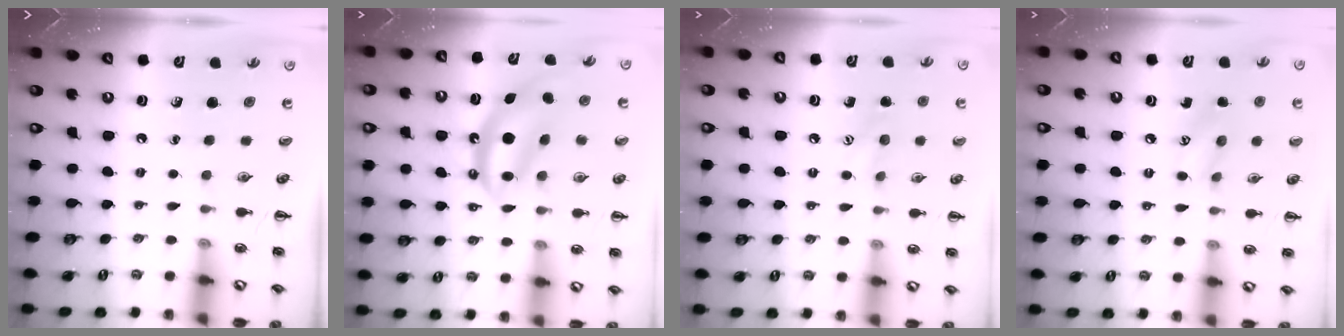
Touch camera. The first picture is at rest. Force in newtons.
{"total": 8.9, "press": 8.8, "slide": 1.4}
{"total": 7.5, "press": 7.3, "slide": 1.5}
{"total": 8.7, "press": 8.7, "slide": 1.0}